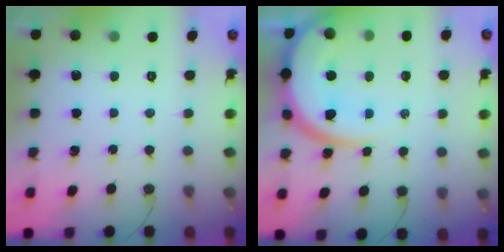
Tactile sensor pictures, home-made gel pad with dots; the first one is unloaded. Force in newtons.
{"total": 15.1, "press": 14.9, "slide": 2.2}